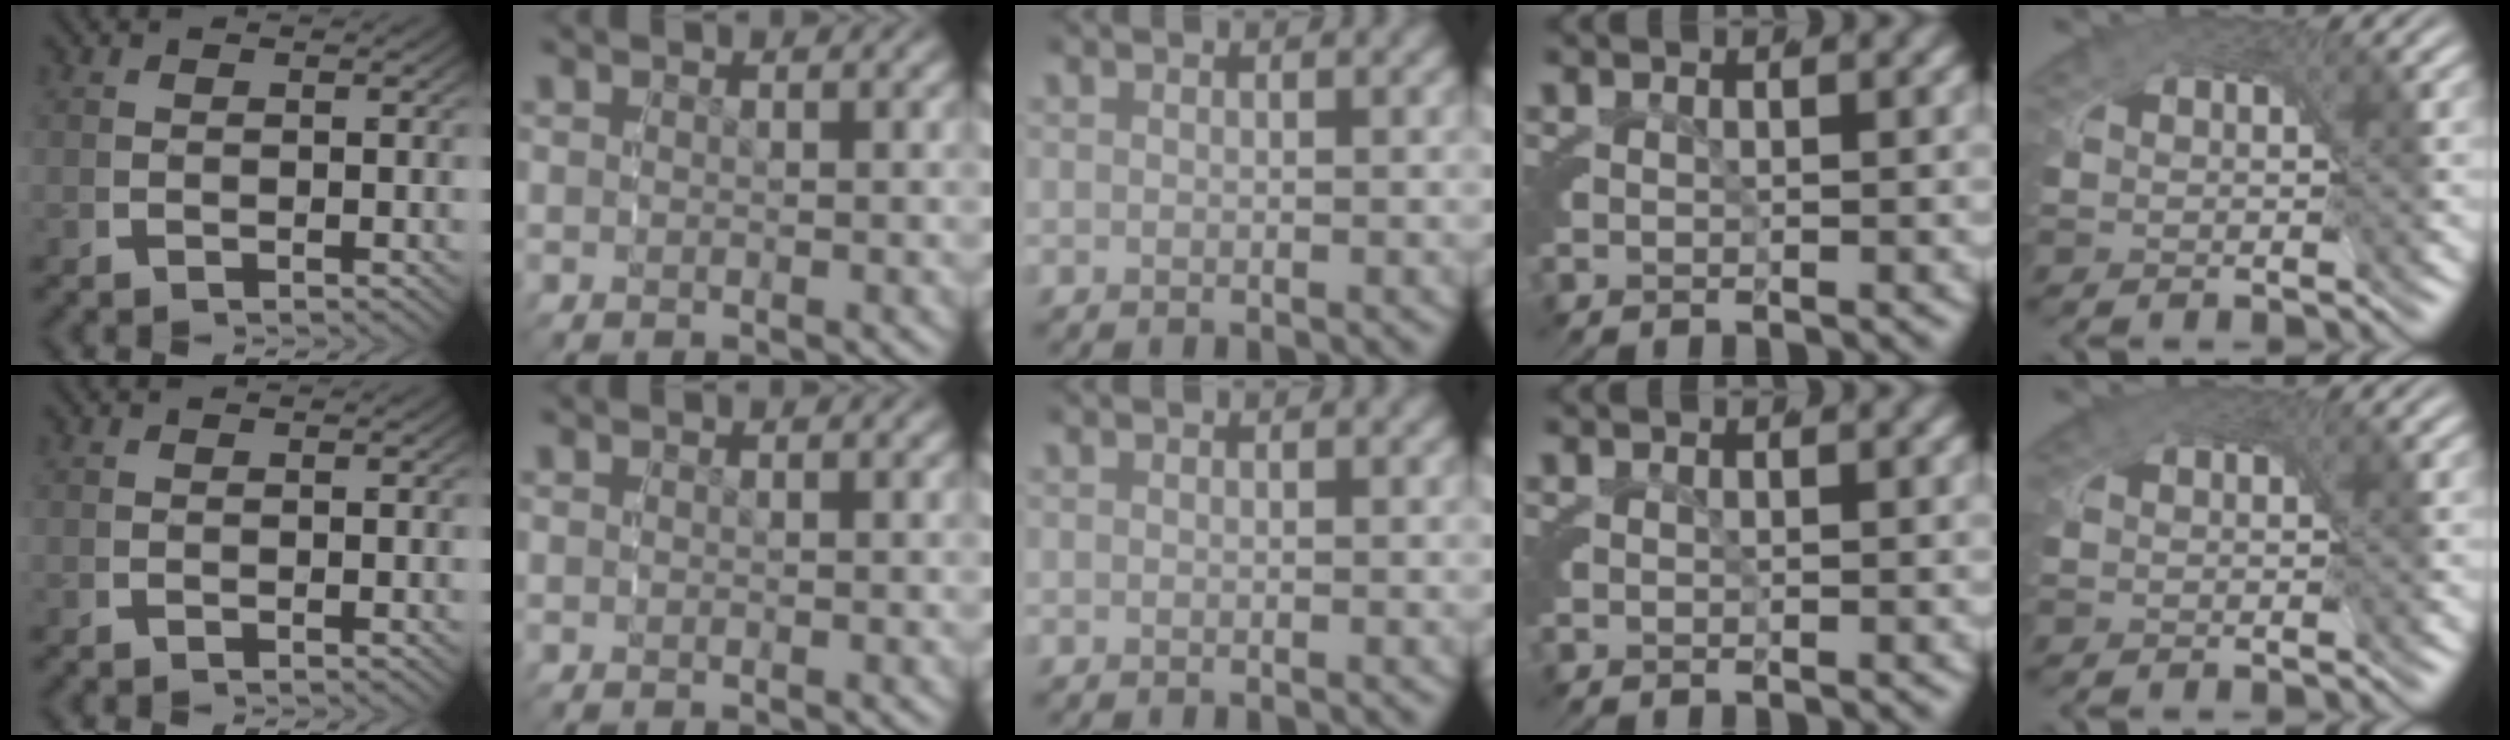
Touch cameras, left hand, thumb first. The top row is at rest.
{"little": {"total": 1.3, "force": [0.6, 0.9, 0.7], "torque": [-0.016, 0.003, 0.005]}}